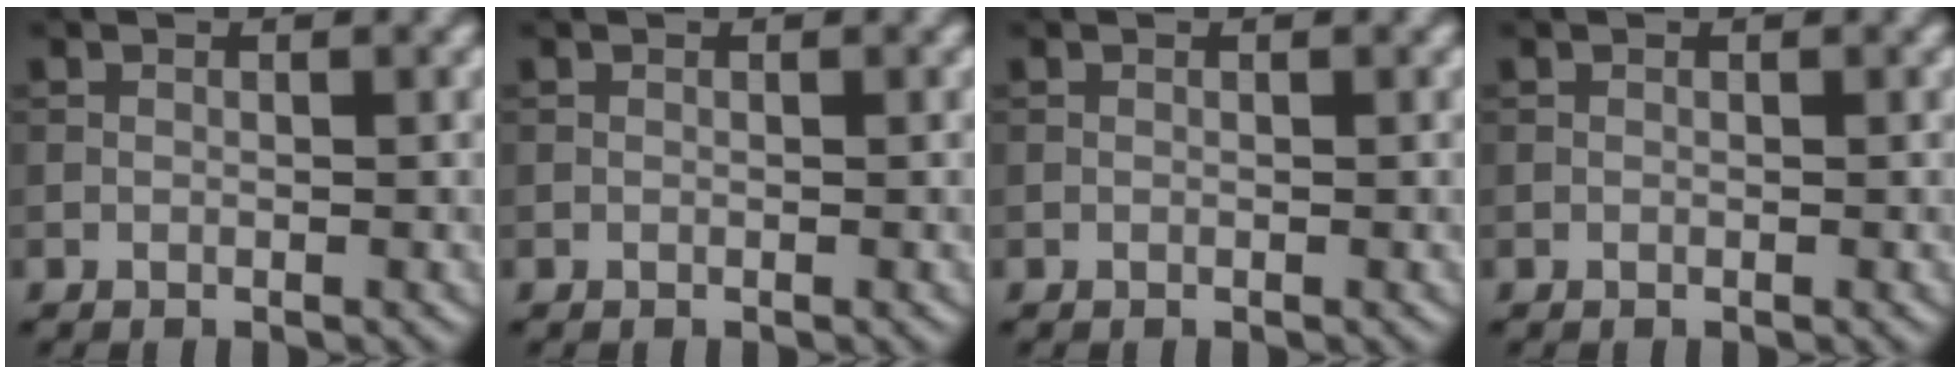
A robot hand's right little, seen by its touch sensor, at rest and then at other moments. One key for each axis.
{"total": 0.0}
{"total": 0.0}
{"total": 0.0}